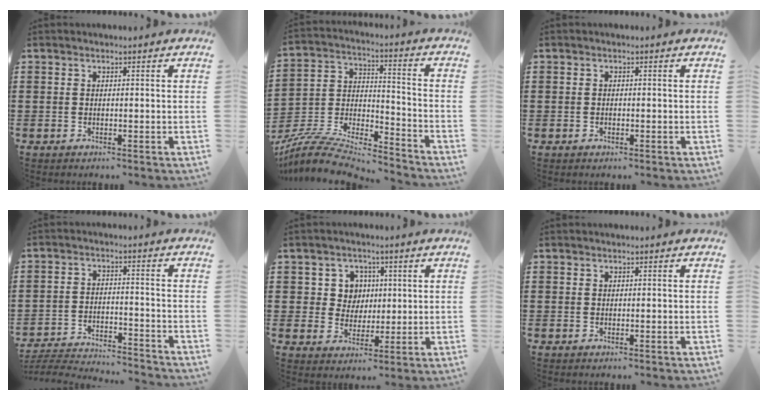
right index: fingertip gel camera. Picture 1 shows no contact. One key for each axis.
{"total": 8.4, "fx": -7.7, "fy": 1.4, "fz": 3.0, "tx": -0.075, "ty": -0.005, "tz": -0.158}
{"total": 0.5, "fx": -0.2, "fy": 0.3, "fz": 0.3, "tx": -0.009, "ty": -0.001, "tz": -0.005}
{"total": 4.5, "fx": -4.5, "fy": 0.0, "fz": 0.7, "tx": -0.023, "ty": -0.004, "tz": -0.094}
{"total": 5.2, "fx": 1.4, "fy": 4.8, "fz": 1.6, "tx": -0.047, "ty": 0.014, "tz": 0.022}
{"total": 0.0}